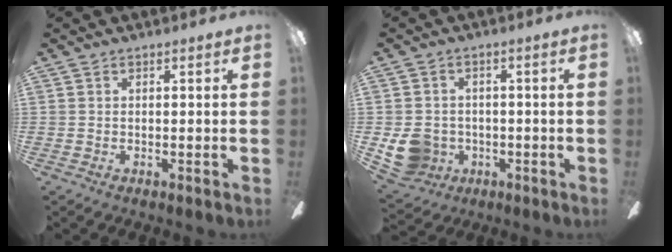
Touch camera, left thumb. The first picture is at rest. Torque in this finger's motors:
{"motor_torque": [-0.16, 0.42, 0.06, -0.09, 0.01]}